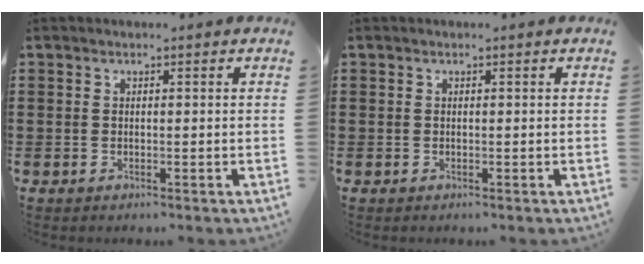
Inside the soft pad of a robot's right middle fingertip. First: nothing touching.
{"total": 0.0}